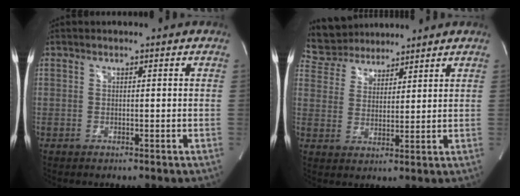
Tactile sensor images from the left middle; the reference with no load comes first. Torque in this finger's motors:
{"motor_torque": [-0.04, -0.05, 0.01, -0.03]}